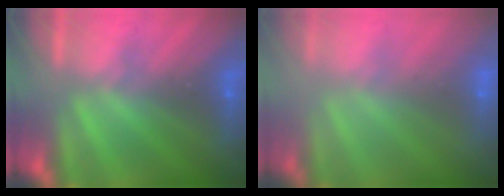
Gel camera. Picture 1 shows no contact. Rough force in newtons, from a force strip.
{"total": 2.4}